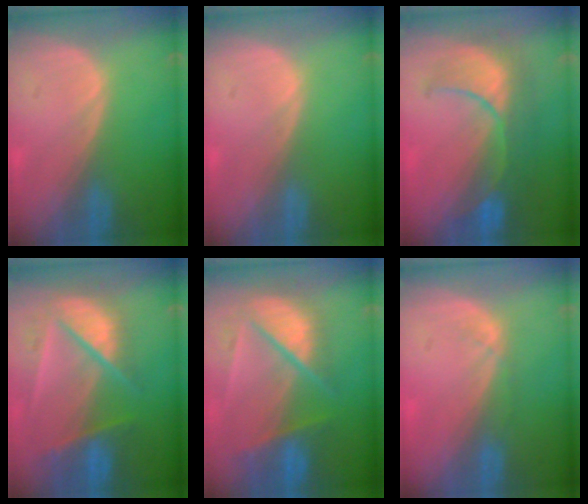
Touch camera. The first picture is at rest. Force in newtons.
{"total": 0.0}
{"total": 8.7, "press": 8.6, "slide": 1.5}
{"total": 9.8, "press": 8.3, "slide": 5.2}
{"total": 9.4, "press": 8.2, "slide": 4.5}
{"total": 1.7, "press": 1.5, "slide": 0.8}